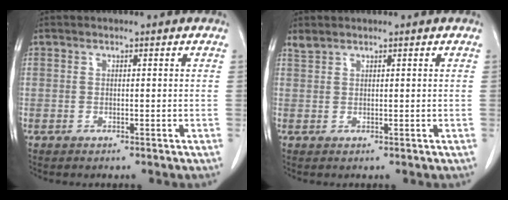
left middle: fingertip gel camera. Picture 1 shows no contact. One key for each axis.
{"total": 1.1, "fx": 1.0, "fy": 0.1, "fz": 0.1, "tx": -0.010, "ty": 0.007, "tz": 0.027}